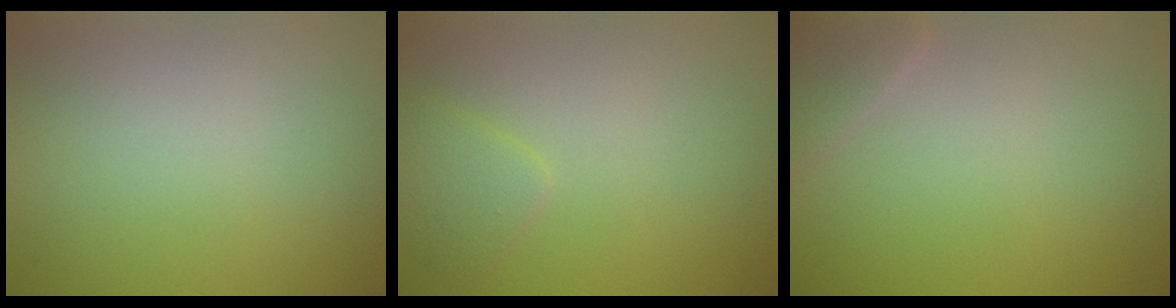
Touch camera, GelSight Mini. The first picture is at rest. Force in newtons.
{"total": 1.6, "press": 1.6, "slide": 0.1}
{"total": 1.5, "press": 1.5, "slide": 0.1}